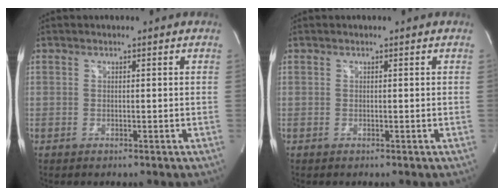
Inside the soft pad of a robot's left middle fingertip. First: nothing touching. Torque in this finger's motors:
{"motor_torque": [0.01, 0.07, 0.00, 0.00]}